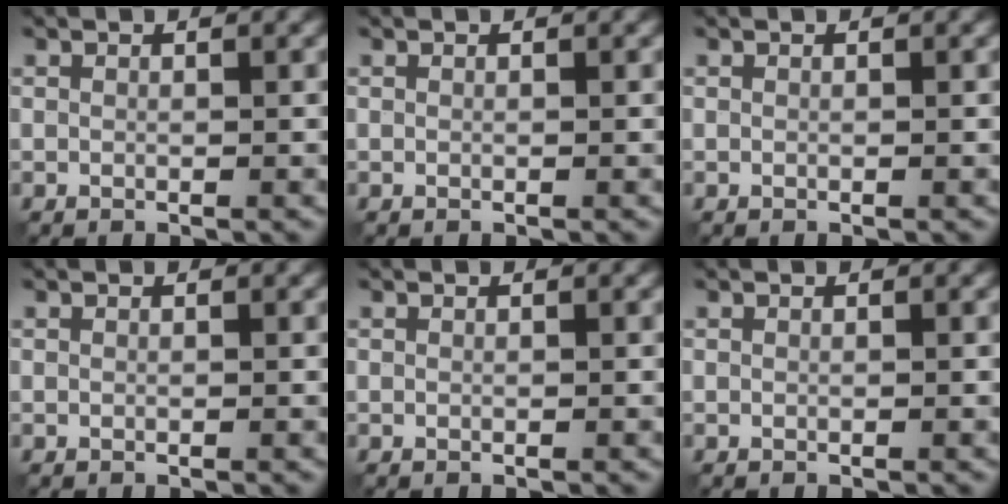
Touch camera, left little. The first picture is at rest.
{"total": 0.0}
{"total": 0.0}
{"total": 0.0}
{"total": 0.0}
{"total": 0.0}